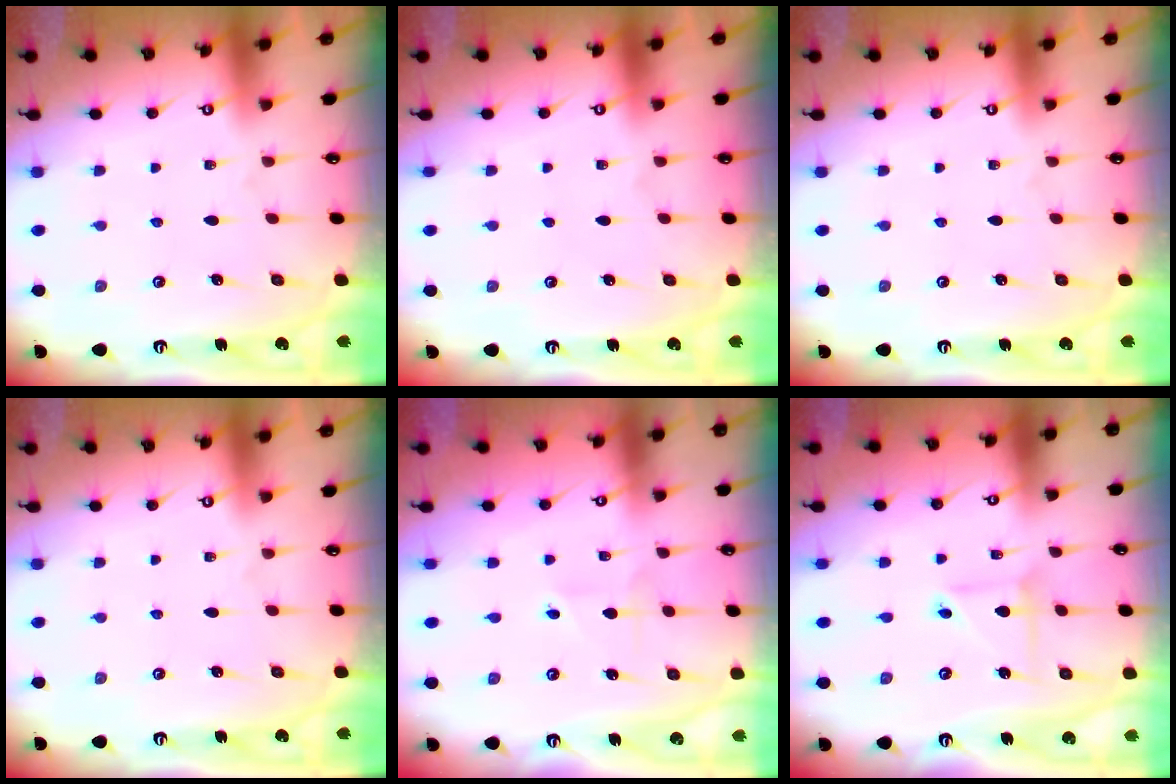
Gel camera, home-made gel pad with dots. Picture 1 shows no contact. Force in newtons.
{"total": 0.0}
{"total": 0.0}
{"total": 0.0}
{"total": 3.0, "press": 3.0, "slide": 0.4}
{"total": 3.9, "press": 3.9, "slide": 0.4}